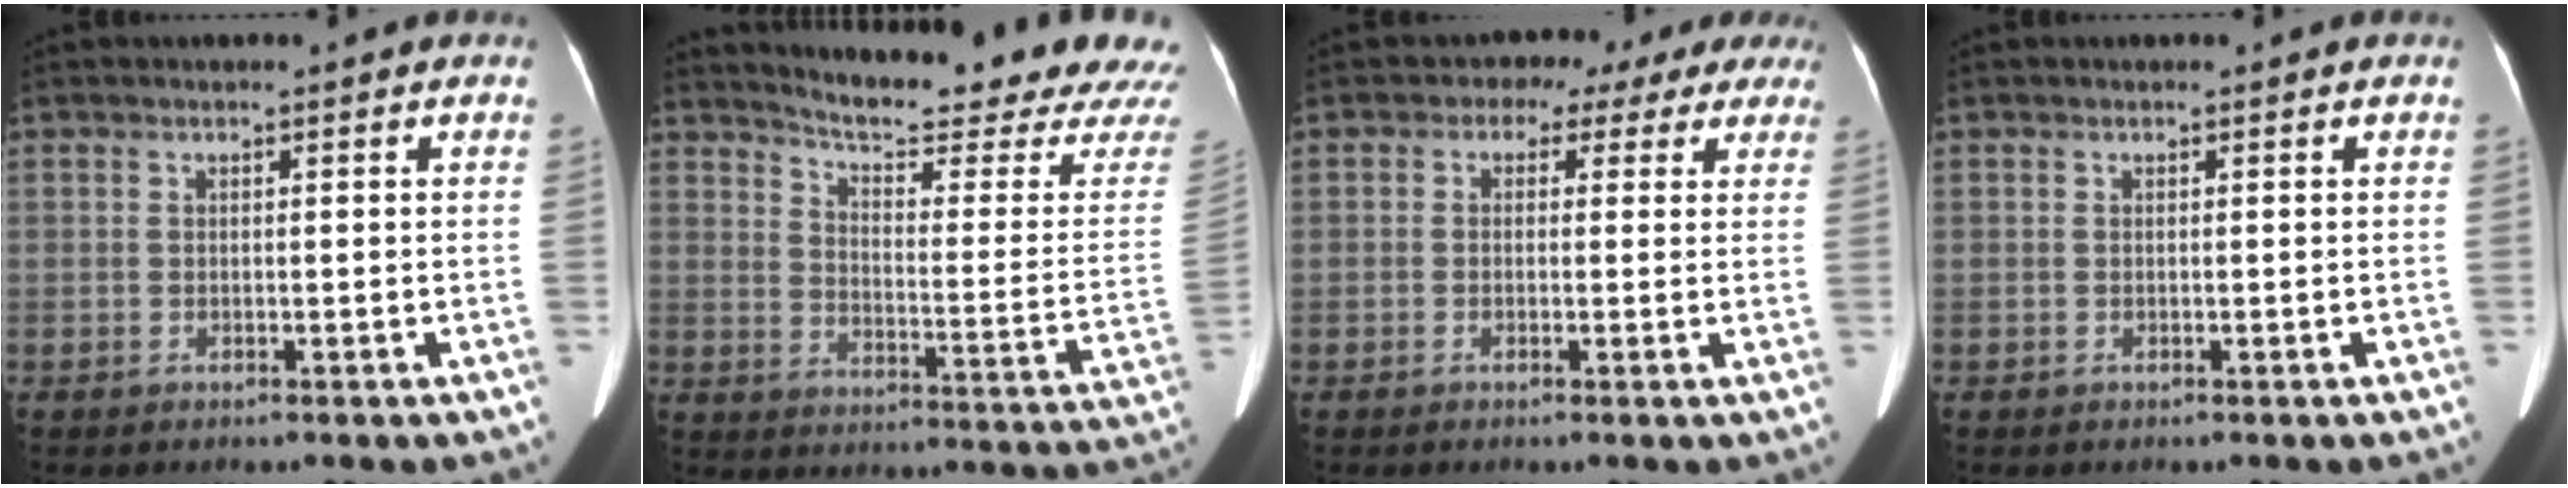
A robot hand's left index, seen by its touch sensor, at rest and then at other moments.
{"total": 24.1, "force": [22.6, 0.5, 8.2], "torque": [-0.120, -0.115, 0.277]}
{"total": 7.2, "force": [4.6, 4.8, 2.7], "torque": [-0.020, 0.032, 0.036]}
{"total": 0.0}